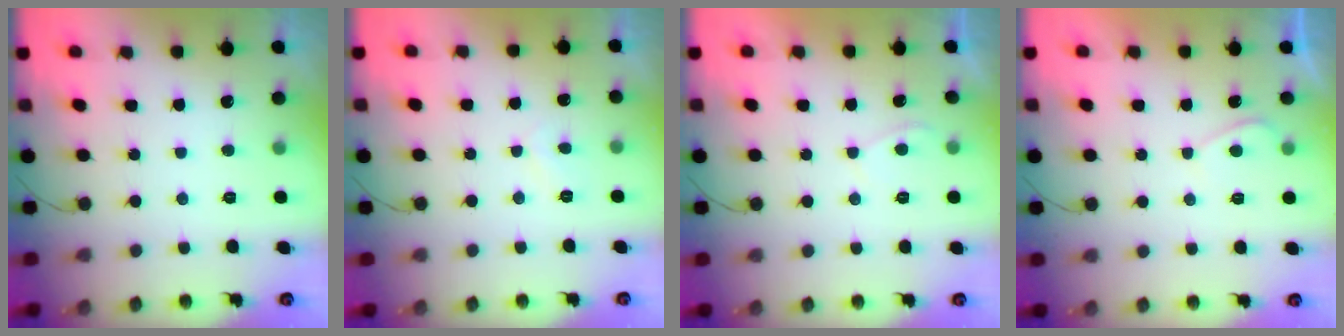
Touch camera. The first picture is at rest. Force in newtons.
{"total": 1.9, "press": 1.8, "slide": 0.5}
{"total": 1.4, "press": 1.2, "slide": 0.6}
{"total": 0.7, "press": 0.4, "slide": 0.5}